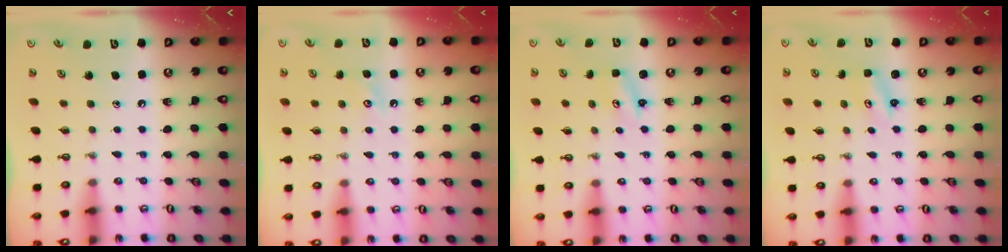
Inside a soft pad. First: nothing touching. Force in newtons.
{"total": 3.5, "press": 3.5, "slide": 0.4}
{"total": 1.9, "press": 1.9, "slide": 0.3}
{"total": 1.9, "press": 1.9, "slide": 0.3}